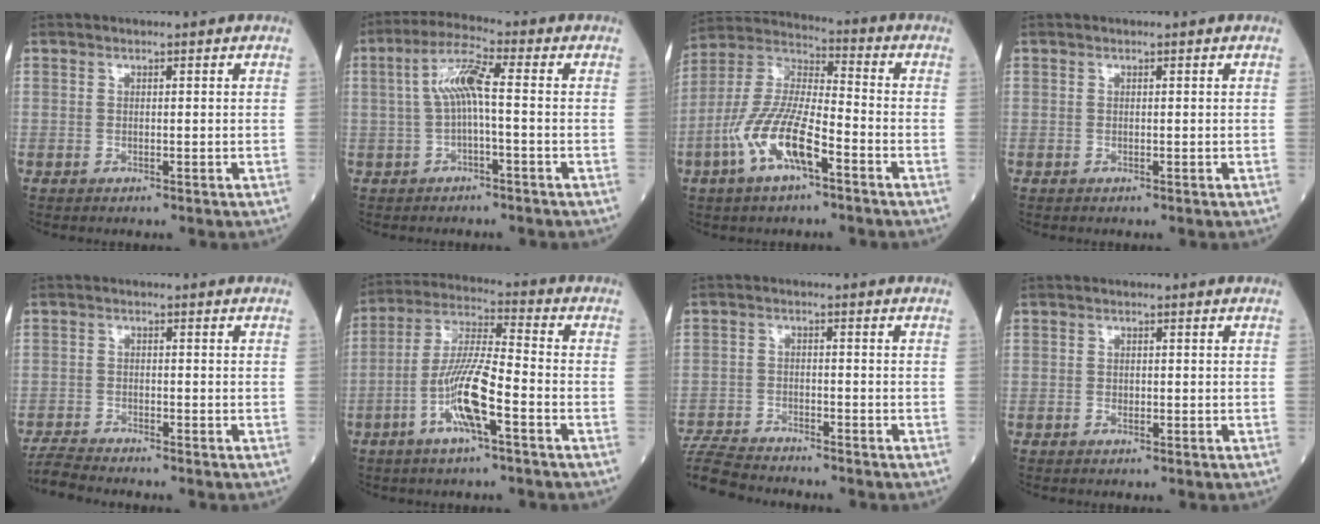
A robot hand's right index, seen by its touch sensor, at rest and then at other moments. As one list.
[{"total": 6.3, "force": [0.1, 0.7, 6.2], "torque": [-0.124, 0.023, 0.000]}, {"total": 12.6, "force": [-5.5, 3.5, 10.9], "torque": [-0.235, 0.004, -0.107]}, {"total": 0.0}, {"total": 3.8, "force": [-3.7, -0.8, 0.4], "torque": [-0.011, -0.021, -0.071]}, {"total": 10.8, "force": [-4.2, 1.1, 9.9], "torque": [-0.200, 0.001, -0.083]}, {"total": 8.3, "force": [-8.1, 1.0, 1.5], "torque": [-0.029, -0.011, -0.148]}, {"total": 0.8, "force": [-0.3, 0.5, 0.6], "torque": [-0.012, 0.001, -0.004]}]